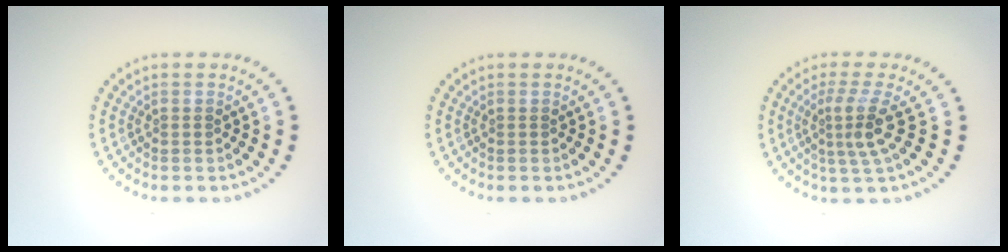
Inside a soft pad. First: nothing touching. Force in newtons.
{"total": 0.0}
{"total": 3.2, "press": 2.2, "slide": 2.3}